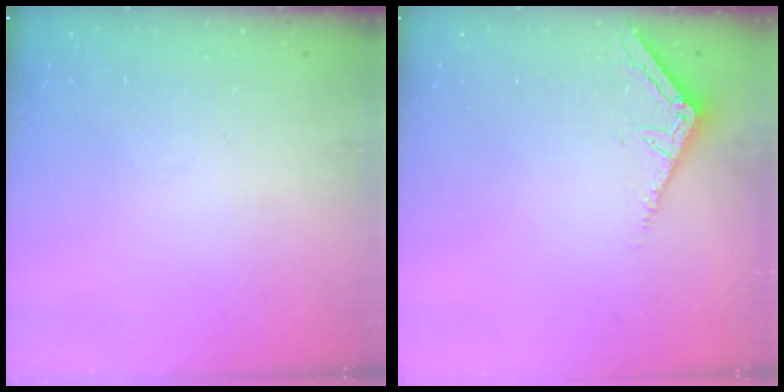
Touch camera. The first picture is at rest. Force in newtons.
{"total": 3.6, "press": 3.6, "slide": 0.4}